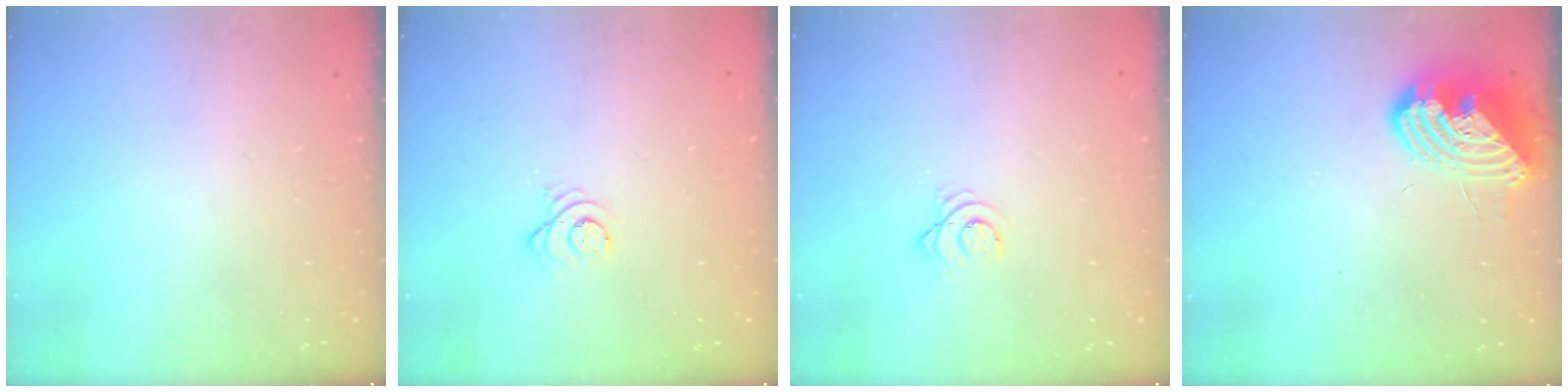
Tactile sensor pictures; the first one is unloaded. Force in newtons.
{"total": 3.3, "press": 3.3, "slide": 0.2}
{"total": 3.4, "press": 3.3, "slide": 0.4}
{"total": 12.6, "press": 12.5, "slide": 1.6}